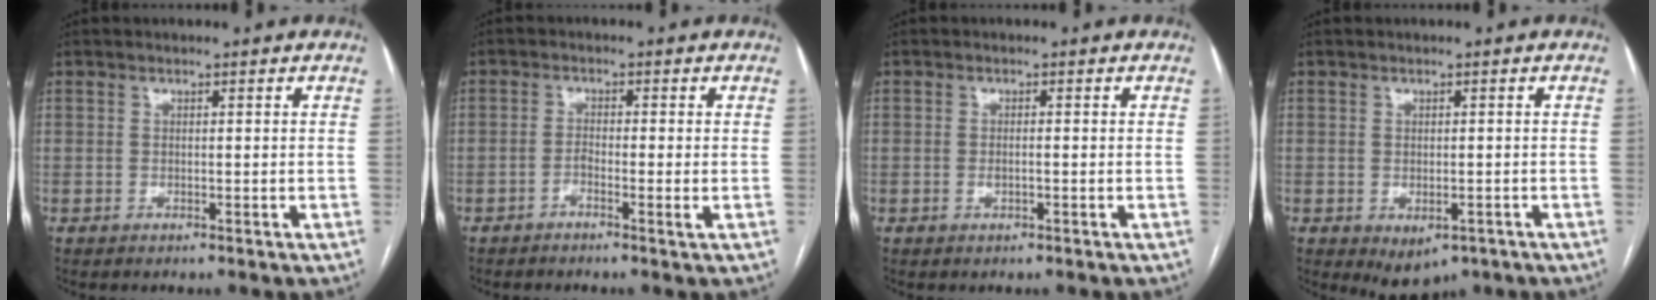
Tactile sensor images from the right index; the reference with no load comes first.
{"total": 2.3, "force": [-1.0, 0.1, 2.1], "torque": [-0.040, 0.003, -0.021]}
{"total": 1.1, "force": [-0.3, 0.3, 1.0], "torque": [-0.021, 0.000, -0.003]}
{"total": 4.3, "force": [-2.2, 2.6, 2.6], "torque": [-0.033, -0.004, -0.019]}